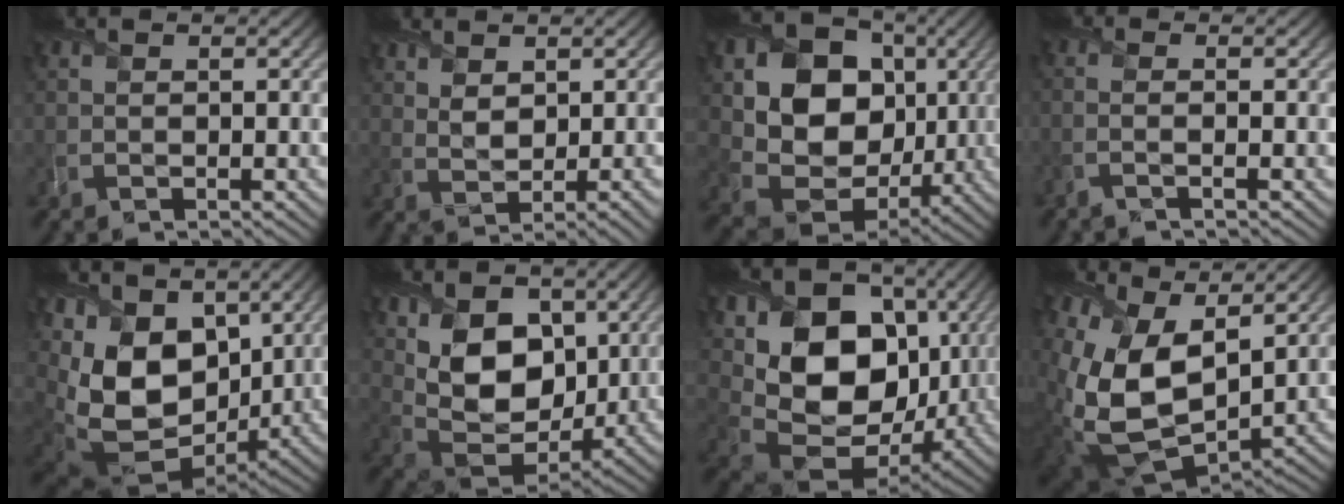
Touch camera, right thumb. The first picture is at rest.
{"total": 3.4, "force": [1.7, 1.6, 2.4], "torque": [-0.050, 0.001, 0.039]}
{"total": 15.2, "force": [2.8, 12.4, 8.3], "torque": [-0.171, -0.008, 0.056]}
{"total": 2.1, "force": [-0.9, 0.3, 1.8], "torque": [-0.027, 0.005, -0.032]}
{"total": 16.8, "force": [2.1, 11.8, 11.7], "torque": [-0.286, -0.038, 0.063]}
{"total": 13.2, "force": [3.9, 8.8, 9.1], "torque": [-0.192, -0.001, 0.074]}
{"total": 16.9, "force": [2.6, 12.3, 11.3], "torque": [-0.221, -0.022, 0.066]}
{"total": 14.9, "force": [3.5, 9.4, 11.0], "torque": [-0.271, -0.028, 0.081]}